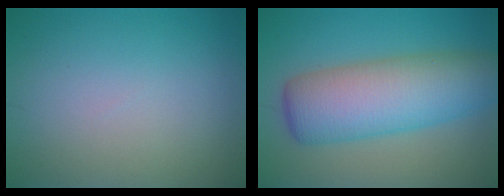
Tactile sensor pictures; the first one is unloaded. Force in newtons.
{"total": 8.9, "press": 8.9, "slide": 0.2}